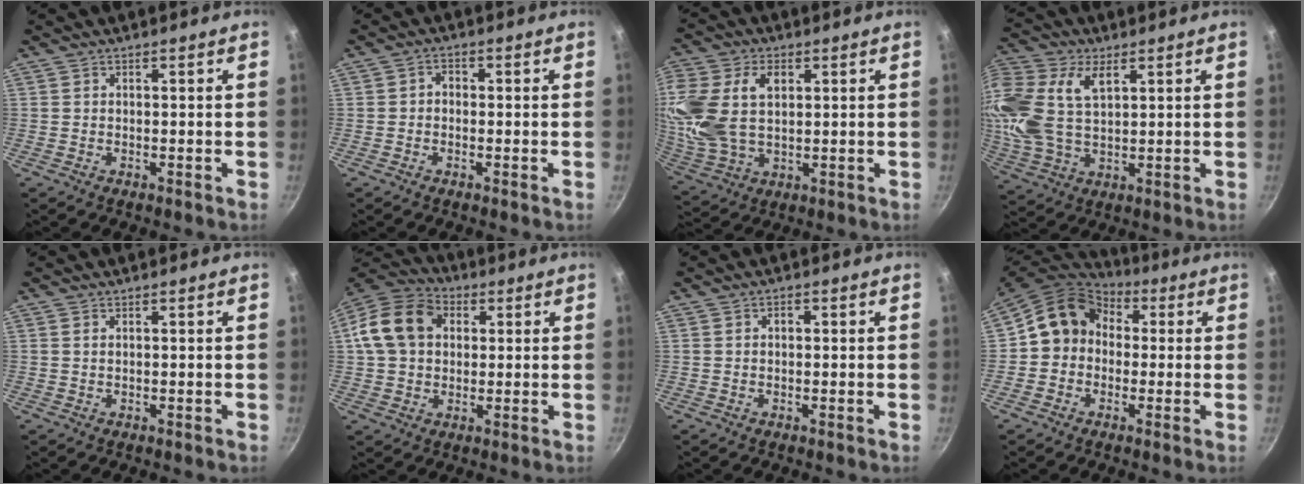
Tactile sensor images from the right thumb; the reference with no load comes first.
{"total": 2.1, "force": [-0.3, 1.7, 1.2], "torque": [-0.014, 0.011, -0.009]}
{"total": 17.9, "force": [4.2, 11.8, 12.9], "torque": [-0.283, -0.004, 0.084]}
{"total": 20.1, "force": [6.6, 12.4, 14.4], "torque": [-0.326, 0.009, 0.125]}
{"total": 0.6, "force": [0.2, 0.3, 0.5], "torque": [-0.009, 0.001, 0.004]}
{"total": 13.8, "force": [2.7, 10.6, 8.4], "torque": [-0.136, 0.025, 0.031]}
{"total": 1.3, "force": [0.2, 1.0, 0.9], "torque": [-0.013, 0.006, 0.001]}
{"total": 12.2, "force": [1.0, 10.4, 6.3], "torque": [-0.074, 0.036, -0.005]}